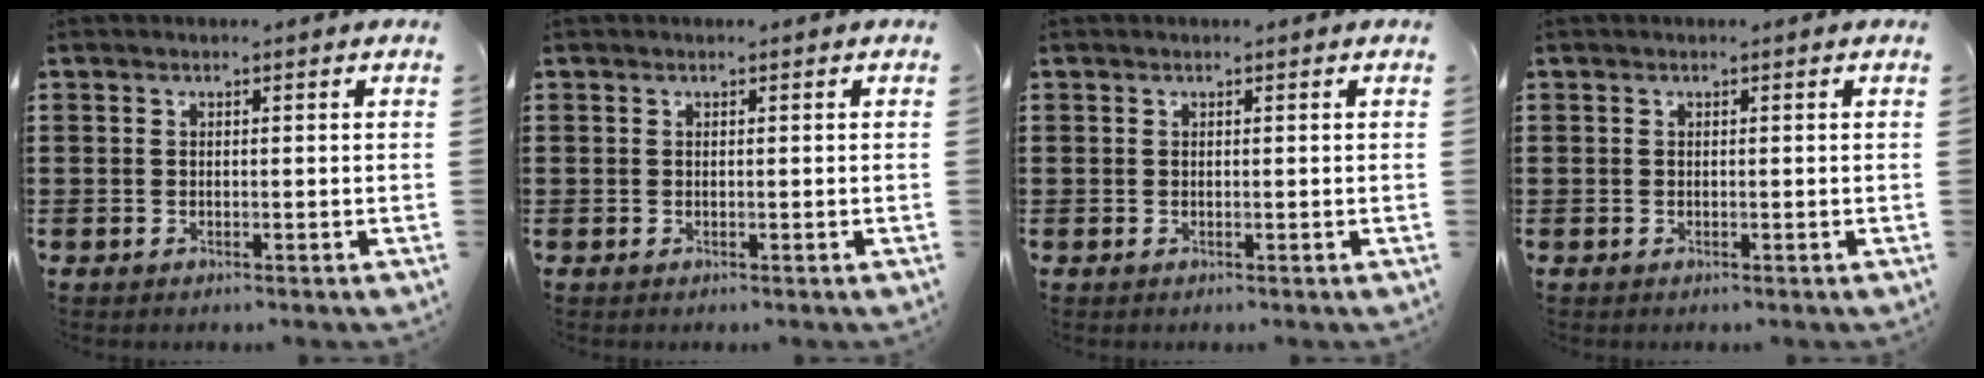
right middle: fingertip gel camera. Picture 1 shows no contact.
{"total": 0.0}
{"total": 0.0}
{"total": 0.0}